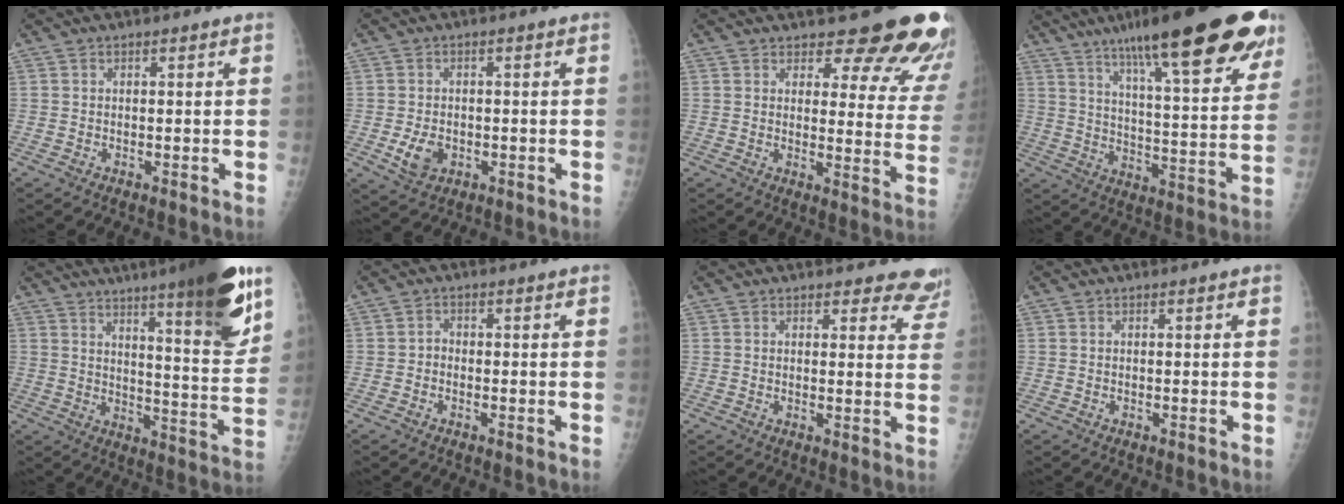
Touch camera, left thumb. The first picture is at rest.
{"total": 4.6, "force": [-1.2, 3.3, 2.9], "torque": [-0.048, -0.002, -0.014]}
{"total": 17.0, "force": [14.6, 5.4, 6.8], "torque": [-0.031, -0.113, 0.157]}
{"total": 30.4, "force": [19.7, 6.3, 22.3], "torque": [-0.305, -0.043, 0.284]}
{"total": 18.5, "force": [11.5, 2.3, 14.3], "torque": [-0.176, -0.064, 0.165]}
{"total": 1.3, "force": [-0.5, 1.0, 0.6], "torque": [0.001, 0.005, -0.013]}
{"total": 7.1, "force": [6.7, 2.5, 0.4], "torque": [0.045, -0.036, 0.046]}
{"total": 0.0}